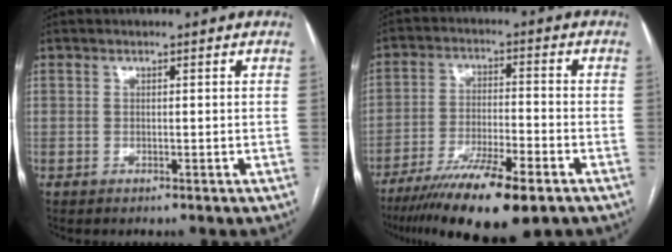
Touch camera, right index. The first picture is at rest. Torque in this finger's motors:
{"motor_torque": [0.34, -0.39, 0.36, 0.04]}